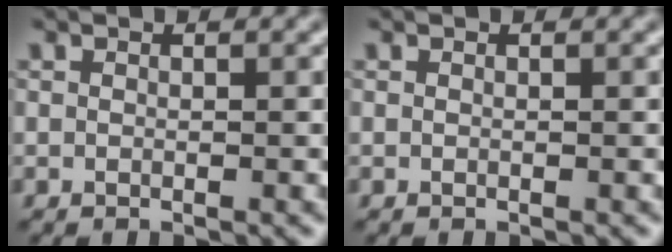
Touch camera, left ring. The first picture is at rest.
{"total": 0.0}